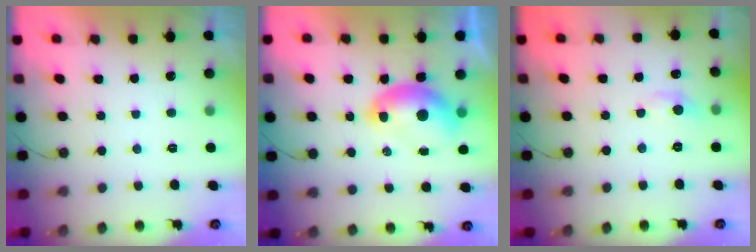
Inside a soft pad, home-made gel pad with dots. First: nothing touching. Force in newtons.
{"total": 9.2, "press": 9.2, "slide": 1.0}
{"total": 2.8, "press": 2.8, "slide": 0.4}